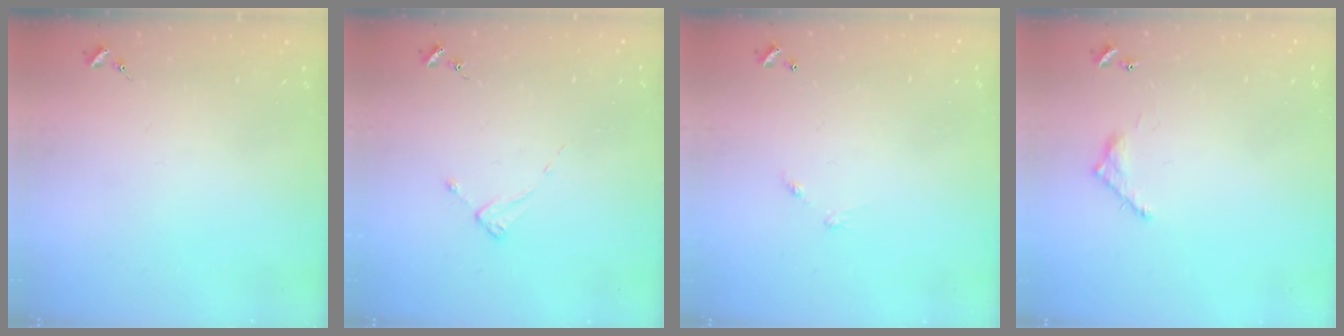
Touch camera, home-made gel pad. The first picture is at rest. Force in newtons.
{"total": 2.0, "press": 2.0, "slide": 0.3}
{"total": 4.9, "press": 4.9, "slide": 0.3}
{"total": 6.3, "press": 6.3, "slide": 0.4}